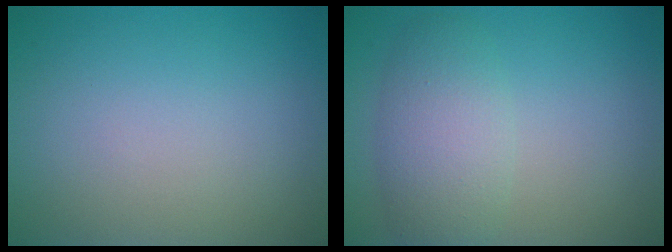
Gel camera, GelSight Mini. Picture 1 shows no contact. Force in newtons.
{"total": 4.2, "press": 4.1, "slide": 0.3}